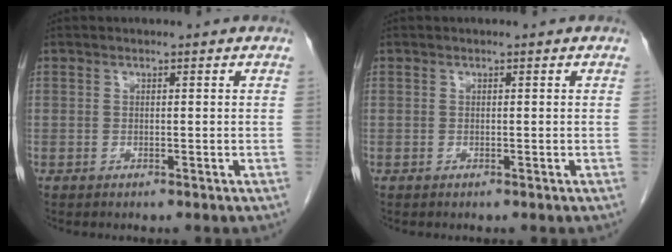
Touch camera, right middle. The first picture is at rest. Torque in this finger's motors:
{"motor_torque": [-0.06, -0.01, 0.02, 0.00]}